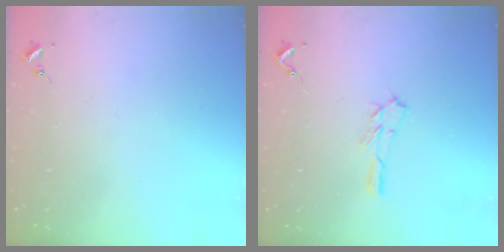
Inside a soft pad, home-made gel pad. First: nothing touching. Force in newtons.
{"total": 5.1, "press": 5.1, "slide": 0.6}